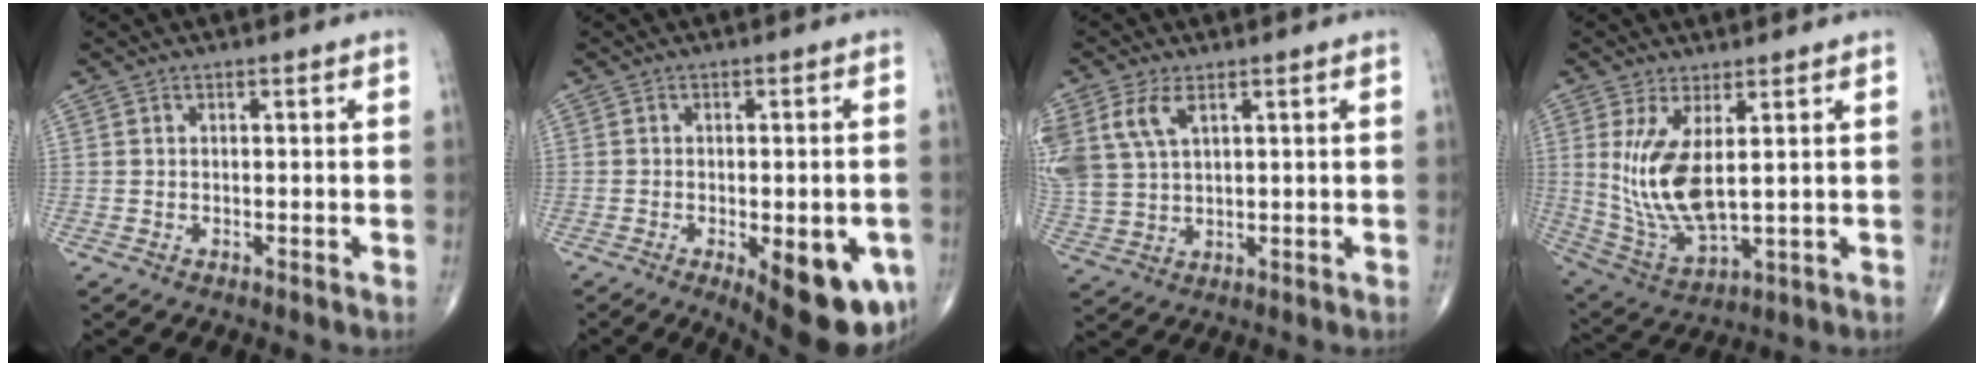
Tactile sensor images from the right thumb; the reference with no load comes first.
{"total": 15.5, "force": [-5.5, 6.1, 13.1], "torque": [-0.121, -0.001, -0.055]}
{"total": 9.2, "force": [4.2, 5.0, 6.4], "torque": [-0.154, 0.001, 0.093]}
{"total": 11.9, "force": [2.4, 4.5, 10.7], "torque": [-0.226, -0.029, 0.065]}